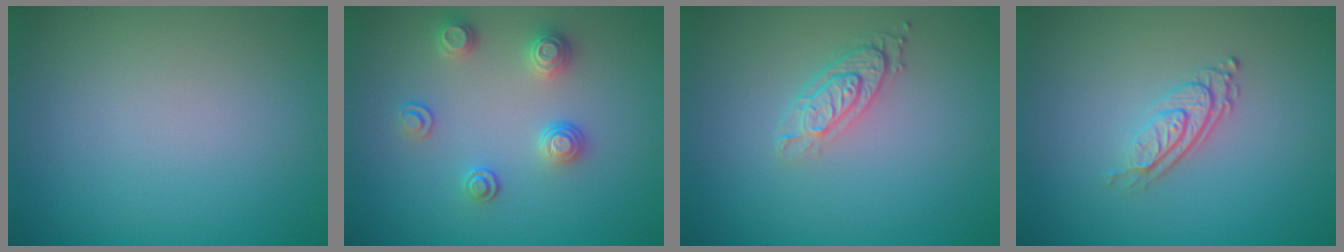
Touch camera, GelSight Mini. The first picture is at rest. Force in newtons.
{"total": 2.6, "press": 2.6, "slide": 0.4}
{"total": 3.1, "press": 2.3, "slide": 2.1}
{"total": 2.9, "press": 1.9, "slide": 2.2}